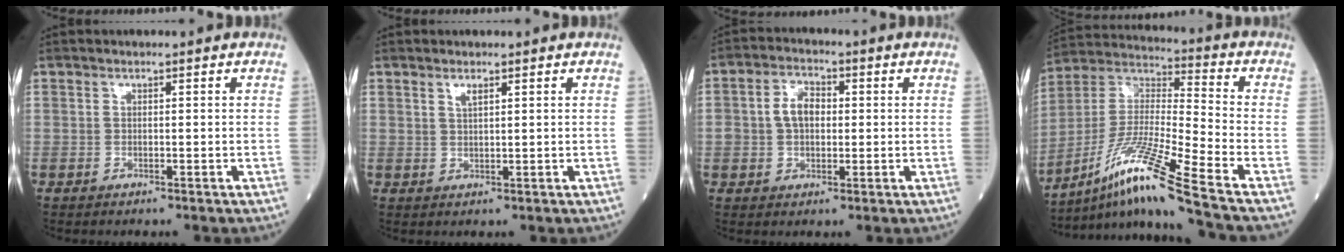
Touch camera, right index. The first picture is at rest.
{"total": 1.4, "force": [0.9, 0.2, 1.1], "torque": [-0.022, -0.002, 0.019]}
{"total": 5.4, "force": [0.3, 3.4, 4.1], "torque": [-0.086, 0.018, 0.006]}
{"total": 16.1, "force": [-11.0, -2.1, 11.7], "torque": [-0.247, -0.015, -0.201]}